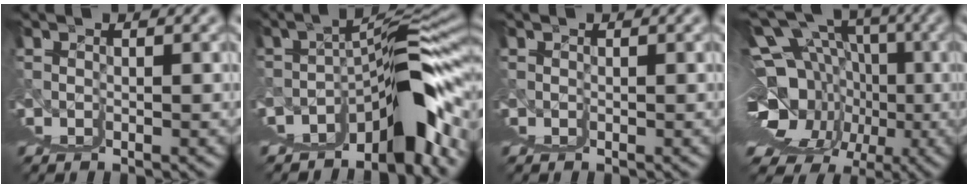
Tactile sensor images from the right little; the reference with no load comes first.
{"total": 9.4, "force": [0.2, 0.9, 9.3], "torque": [-0.091, 0.031, 0.010]}
{"total": 0.0}
{"total": 13.8, "force": [4.8, 6.8, 11.0], "torque": [-0.125, 0.013, 0.083]}